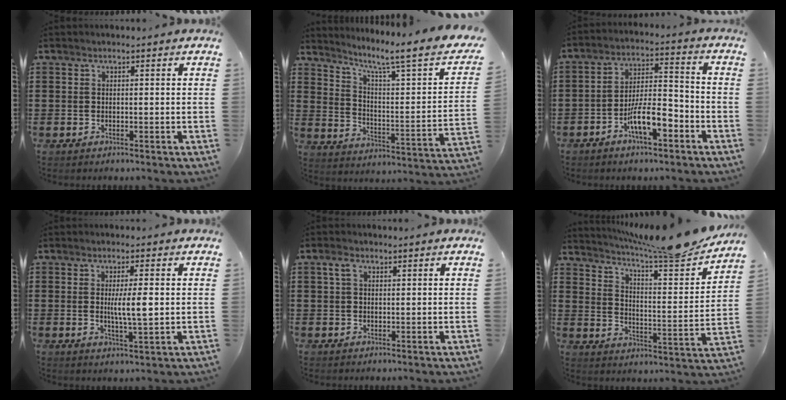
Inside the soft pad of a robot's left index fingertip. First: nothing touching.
{"total": 5.7, "force": [3.9, -0.1, 4.2], "torque": [-0.092, -0.037, 0.049]}
{"total": 8.3, "force": [-4.7, 2.6, 6.3], "torque": [-0.127, 0.008, -0.088]}
{"total": 4.8, "force": [0.4, 0.6, 4.8], "torque": [-0.087, -0.002, 0.004]}
{"total": 2.2, "force": [0.8, 1.3, 1.5], "torque": [-0.036, 0.008, 0.013]}
{"total": 9.6, "force": [8.5, 0.0, 4.4], "torque": [-0.087, -0.061, 0.137]}